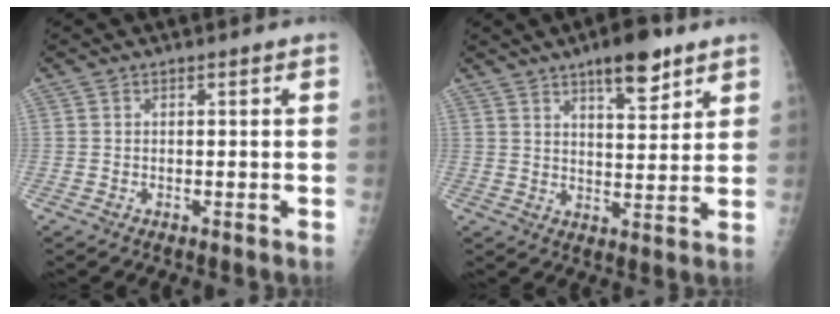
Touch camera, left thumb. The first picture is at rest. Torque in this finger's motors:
{"motor_torque": [2.93, 2.07, 1.11, -0.57, 0.04]}